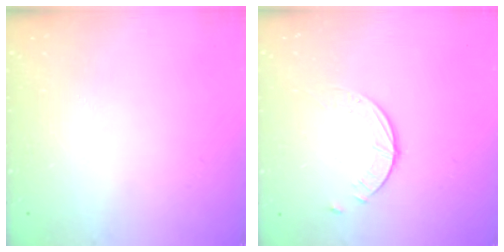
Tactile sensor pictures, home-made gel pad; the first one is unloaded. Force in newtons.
{"total": 1.8, "press": 1.8, "slide": 0.2}